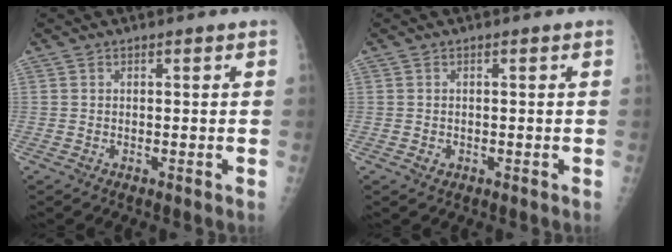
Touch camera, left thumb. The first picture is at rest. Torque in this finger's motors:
{"motor_torque": [-0.10, -0.05, -0.06, 0.06, 0.00]}